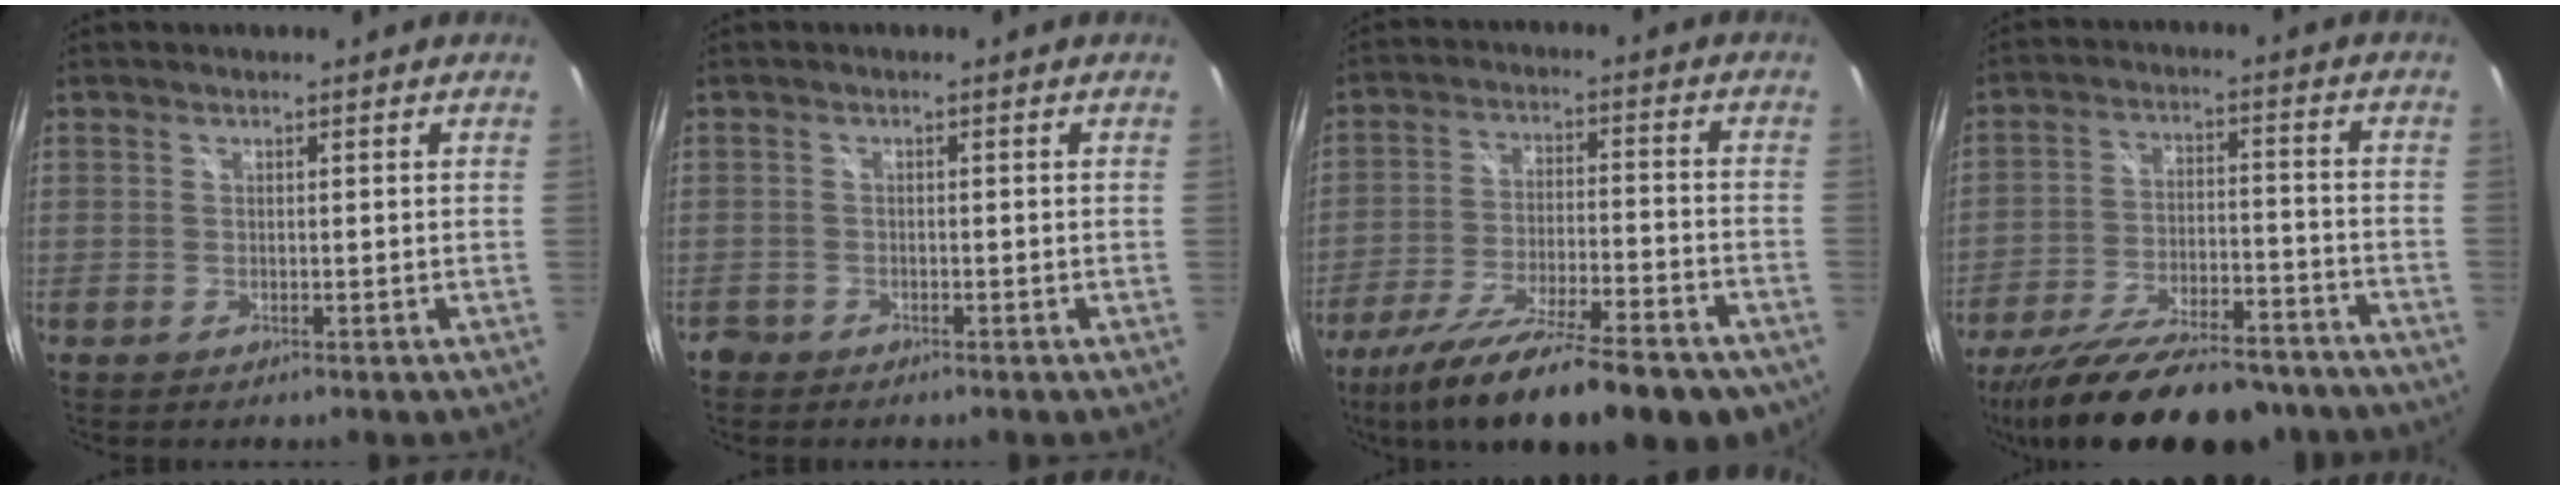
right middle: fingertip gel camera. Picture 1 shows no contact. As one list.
[{"total": 1.7, "force": [-1.3, 1.1, 0.2], "torque": [-0.009, 0.000, -0.025]}, {"total": 24.5, "force": [-18.5, 6.2, 14.8], "torque": [-0.255, -0.056, -0.277]}, {"total": 23.3, "force": [-19.1, 7.2, 11.4], "torque": [-0.213, -0.030, -0.279]}]